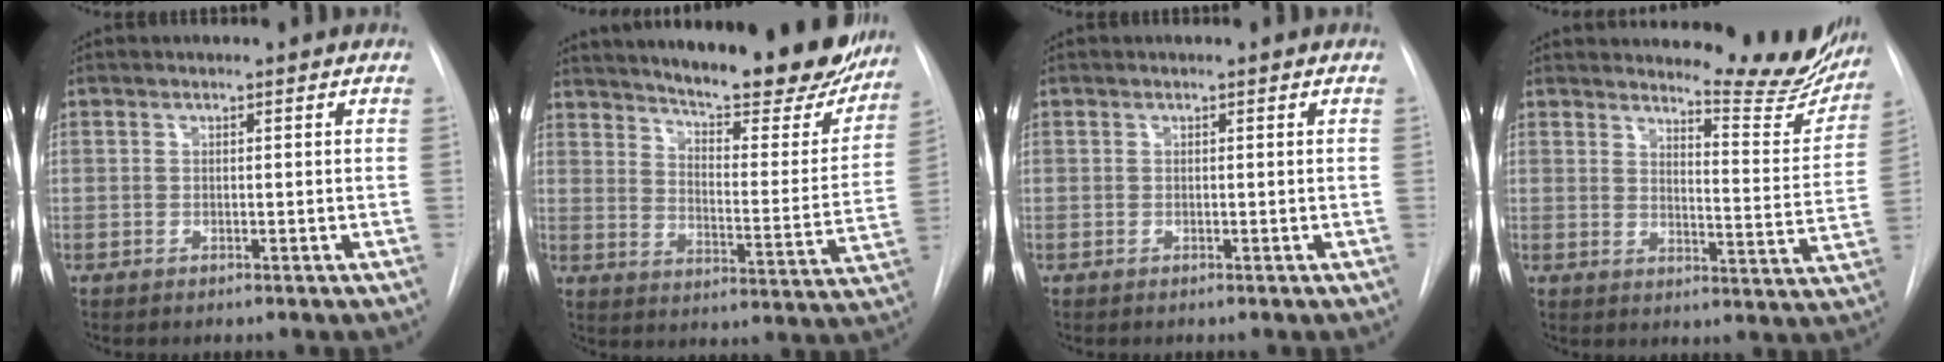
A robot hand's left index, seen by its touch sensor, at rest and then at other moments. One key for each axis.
{"total": 26.6, "fx": 22.6, "fy": 5.3, "fz": 13.0, "tx": -0.197, "ty": -0.055, "tz": 0.289}
{"total": 0.0}
{"total": 13.2, "fx": 12.6, "fy": 1.9, "fz": 3.5, "tx": -0.032, "ty": -0.069, "tz": 0.139}